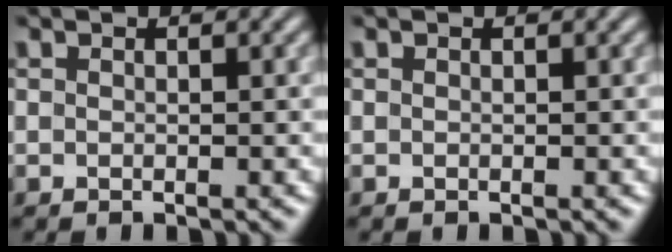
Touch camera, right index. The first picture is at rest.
{"total": 0.0}